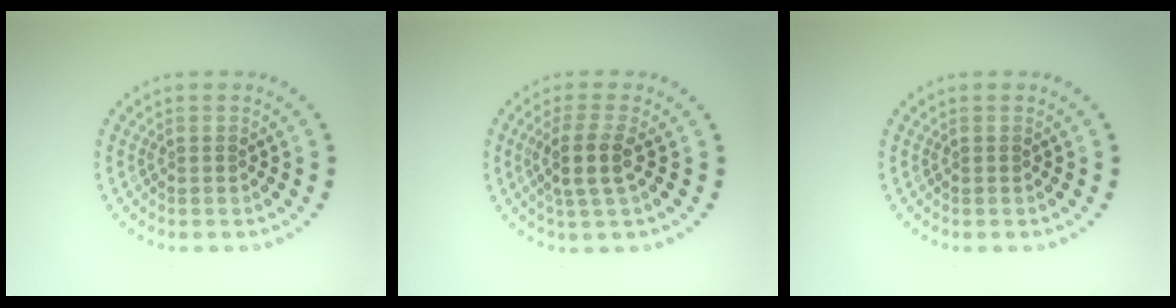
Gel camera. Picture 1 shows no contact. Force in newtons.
{"total": 2.7, "press": 2.3, "slide": 1.5}
{"total": 0.0}